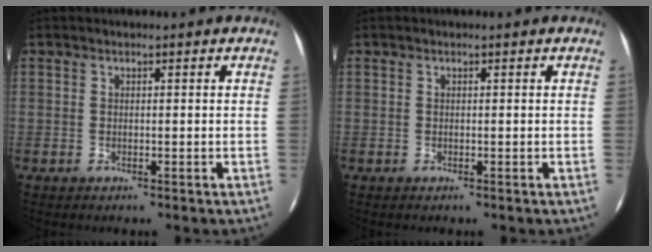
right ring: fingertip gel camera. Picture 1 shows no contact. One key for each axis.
{"total": 0.0}